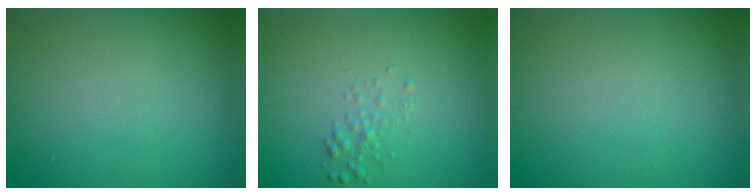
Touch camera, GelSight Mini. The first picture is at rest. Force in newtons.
{"total": 1.0, "press": 1.0, "slide": 0.0}
{"total": 0.0}